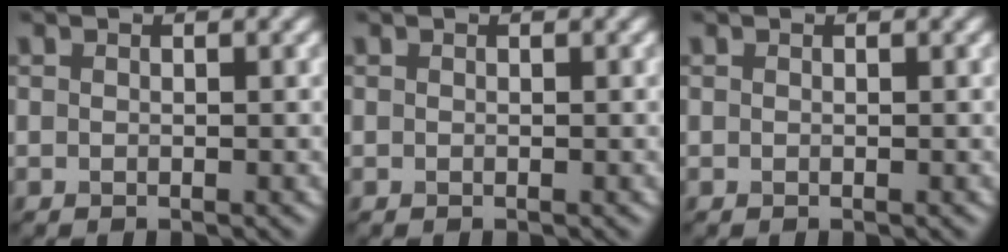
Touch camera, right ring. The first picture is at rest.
{"total": 0.0}
{"total": 0.0}